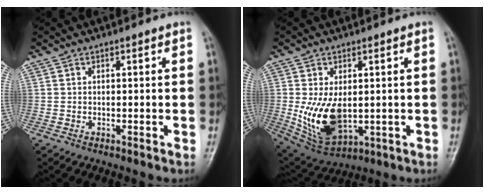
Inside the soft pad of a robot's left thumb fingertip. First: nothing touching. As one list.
[{"total": 11.8, "force": [-0.5, 6.9, 9.5], "torque": [-0.169, -0.016, 0.014]}]